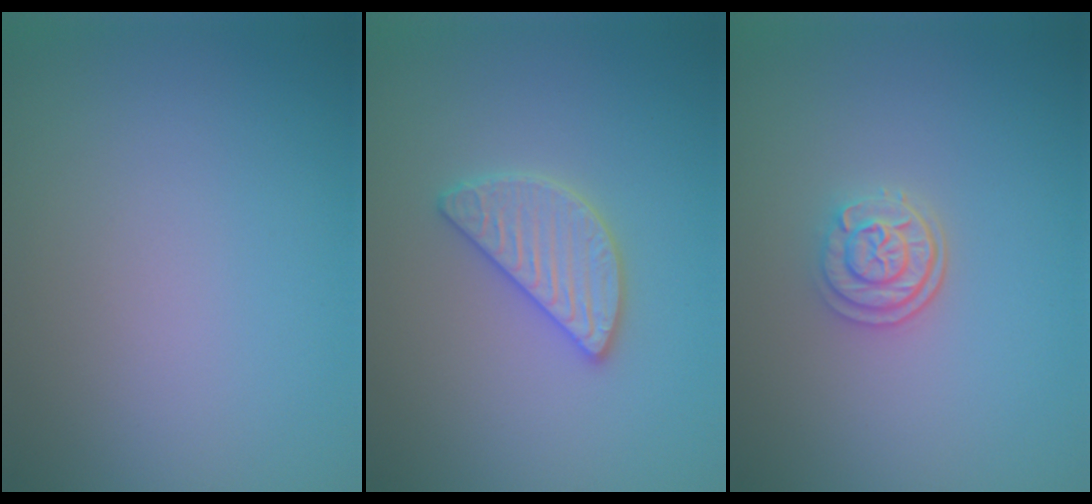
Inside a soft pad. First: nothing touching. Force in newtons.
{"total": 2.9, "press": 2.9, "slide": 0.3}
{"total": 2.6, "press": 2.2, "slide": 1.3}